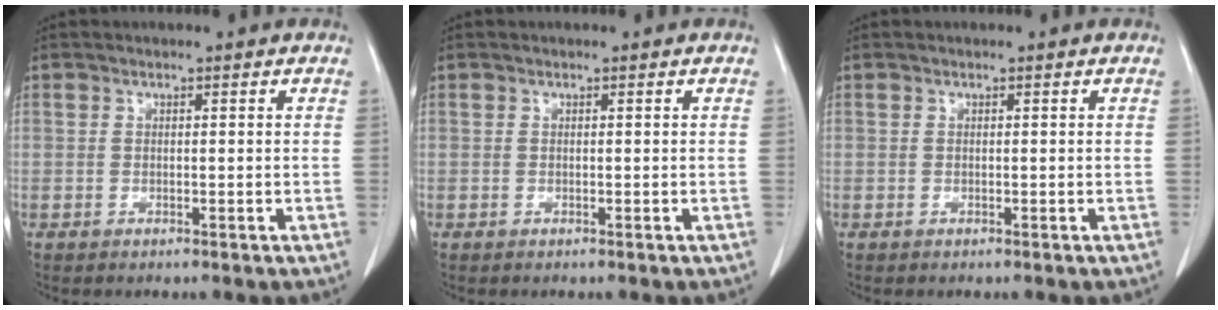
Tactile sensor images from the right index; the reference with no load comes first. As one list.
[{"total": 0.0}, {"total": 0.0}]